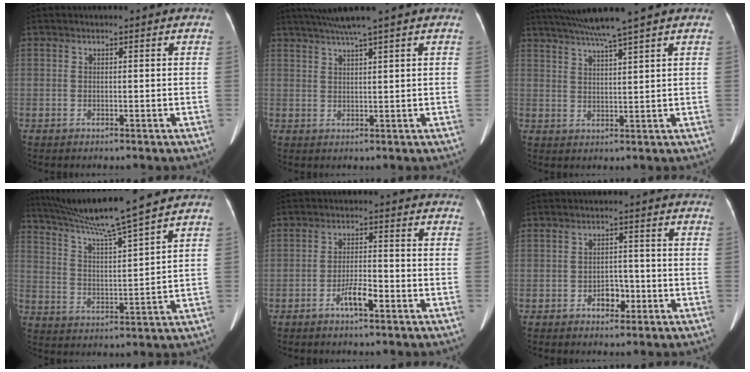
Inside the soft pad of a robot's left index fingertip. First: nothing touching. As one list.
[{"total": 4.9, "force": [3.8, -1.2, 2.8], "torque": [-0.052, 0.014, 0.072]}, {"total": 7.2, "force": [6.0, -1.5, 3.7], "torque": [-0.063, 0.009, 0.103]}, {"total": 12.8, "force": [11.0, -2.2, 6.3], "torque": [-0.113, 0.001, 0.189]}, {"total": 4.0, "force": [-2.4, 0.8, 3.0], "torque": [-0.059, -0.001, -0.043]}, {"total": 3.2, "force": [-1.7, 2.0, 1.9], "torque": [-0.026, 0.004, -0.024]}]